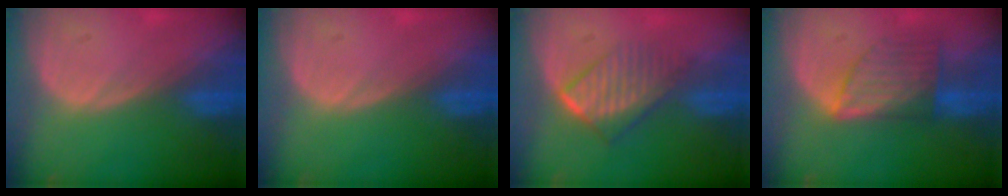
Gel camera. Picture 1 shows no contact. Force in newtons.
{"total": 0.0}
{"total": 6.8, "press": 5.9, "slide": 3.4}
{"total": 7.3, "press": 6.4, "slide": 3.5}